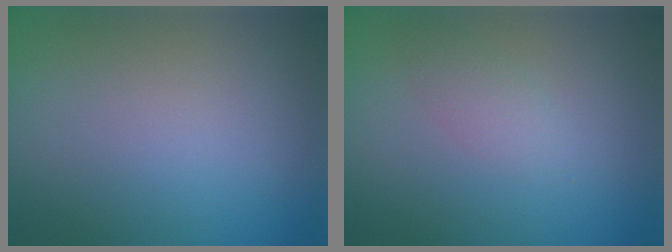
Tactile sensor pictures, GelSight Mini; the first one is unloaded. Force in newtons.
{"total": 1.4, "press": 1.4, "slide": 0.0}